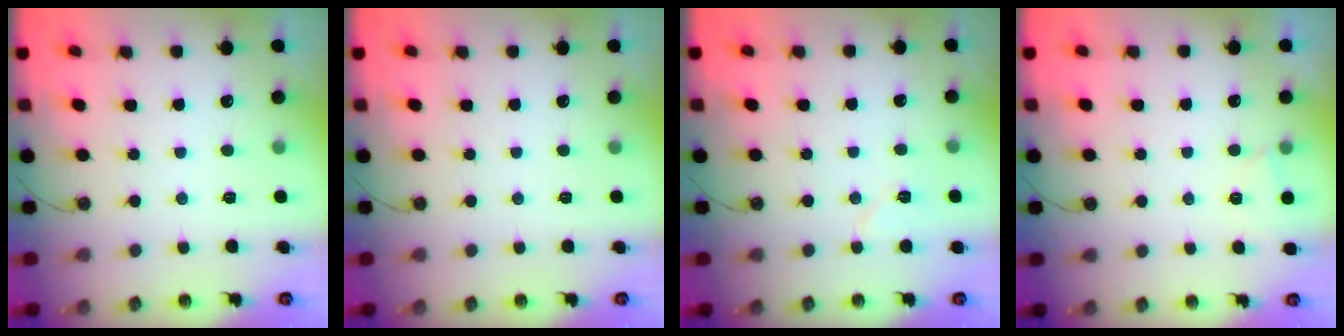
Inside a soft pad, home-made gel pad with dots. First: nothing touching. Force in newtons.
{"total": 0.0}
{"total": 5.4, "press": 5.2, "slide": 1.4}
{"total": 1.7, "press": 1.6, "slide": 0.4}